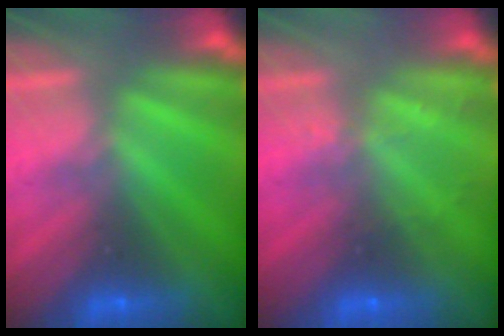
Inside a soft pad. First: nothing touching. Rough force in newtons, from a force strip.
{"total": 1.9}